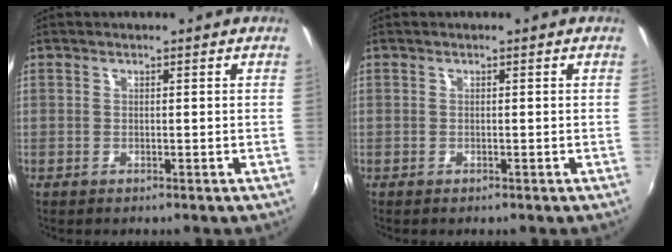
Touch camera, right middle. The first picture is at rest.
{"total": 0.0}